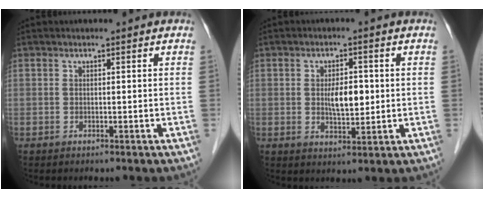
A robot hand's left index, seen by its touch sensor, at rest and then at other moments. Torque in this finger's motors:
{"motor_torque": [0.69, 0.41, 0.12, 0.09]}